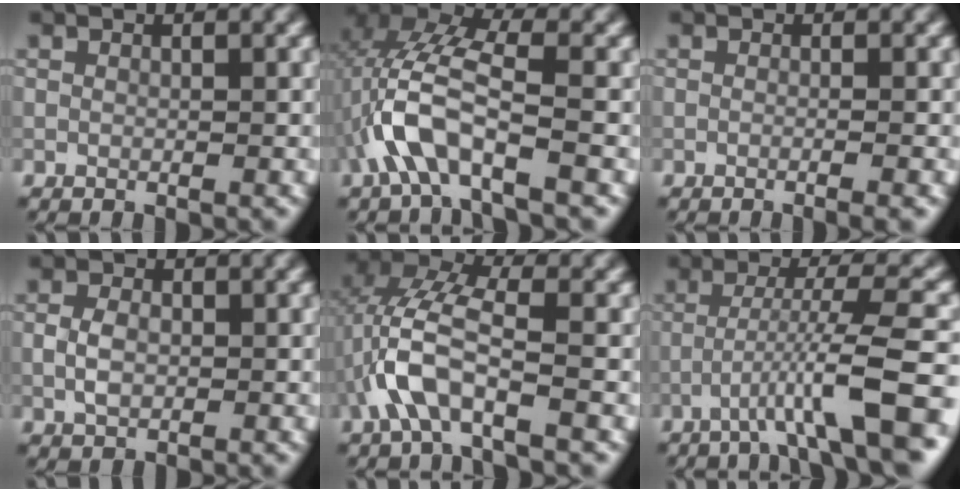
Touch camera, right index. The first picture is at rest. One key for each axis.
{"total": 6.8, "fx": -2.3, "fy": 2.4, "fz": 5.9, "tx": -0.129, "ty": 0.016, "tz": -0.051}
{"total": 1.9, "fx": -0.5, "fy": 0.6, "fz": 1.7, "tx": -0.011, "ty": -0.001, "tz": -0.017}
{"total": 2.3, "fx": -0.2, "fy": 1.6, "fz": 1.7, "tx": -0.036, "ty": 0.001, "tz": -0.006}
{"total": 6.1, "fx": -1.9, "fy": 2.2, "fz": 5.3, "tx": -0.113, "ty": 0.016, "tz": -0.043}
{"total": 7.6, "fx": -3.5, "fy": 0.7, "fz": 6.7, "tx": -0.116, "ty": 0.016, "tz": -0.061}